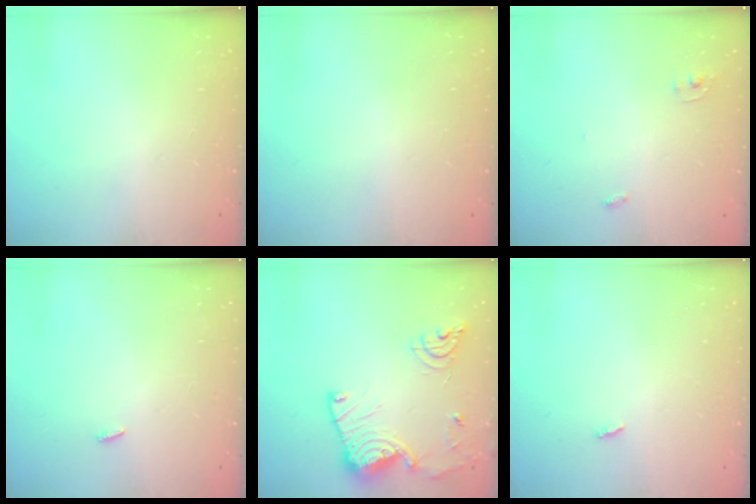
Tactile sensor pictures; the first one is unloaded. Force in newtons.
{"total": 0.8, "press": 0.8, "slide": 0.1}
{"total": 2.4, "press": 2.4, "slide": 0.2}
{"total": 2.1, "press": 1.9, "slide": 0.7}
{"total": 18.4, "press": 18.3, "slide": 1.9}
{"total": 1.9, "press": 1.9, "slide": 0.2}